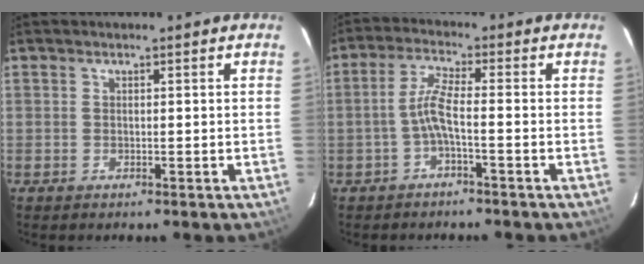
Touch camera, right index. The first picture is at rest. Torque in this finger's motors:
{"motor_torque": [-0.02, -0.02, 0.08, 0.03]}